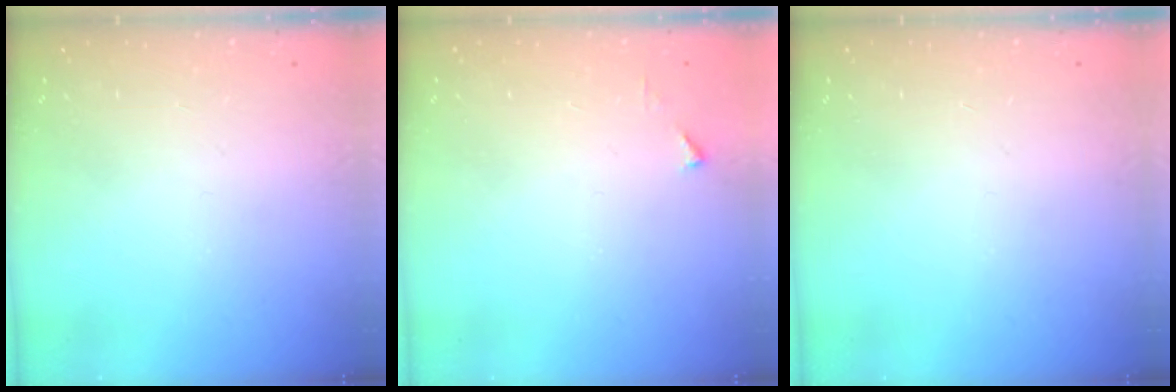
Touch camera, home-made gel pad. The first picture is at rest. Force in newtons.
{"total": 3.2, "press": 3.2, "slide": 0.3}
{"total": 0.0}